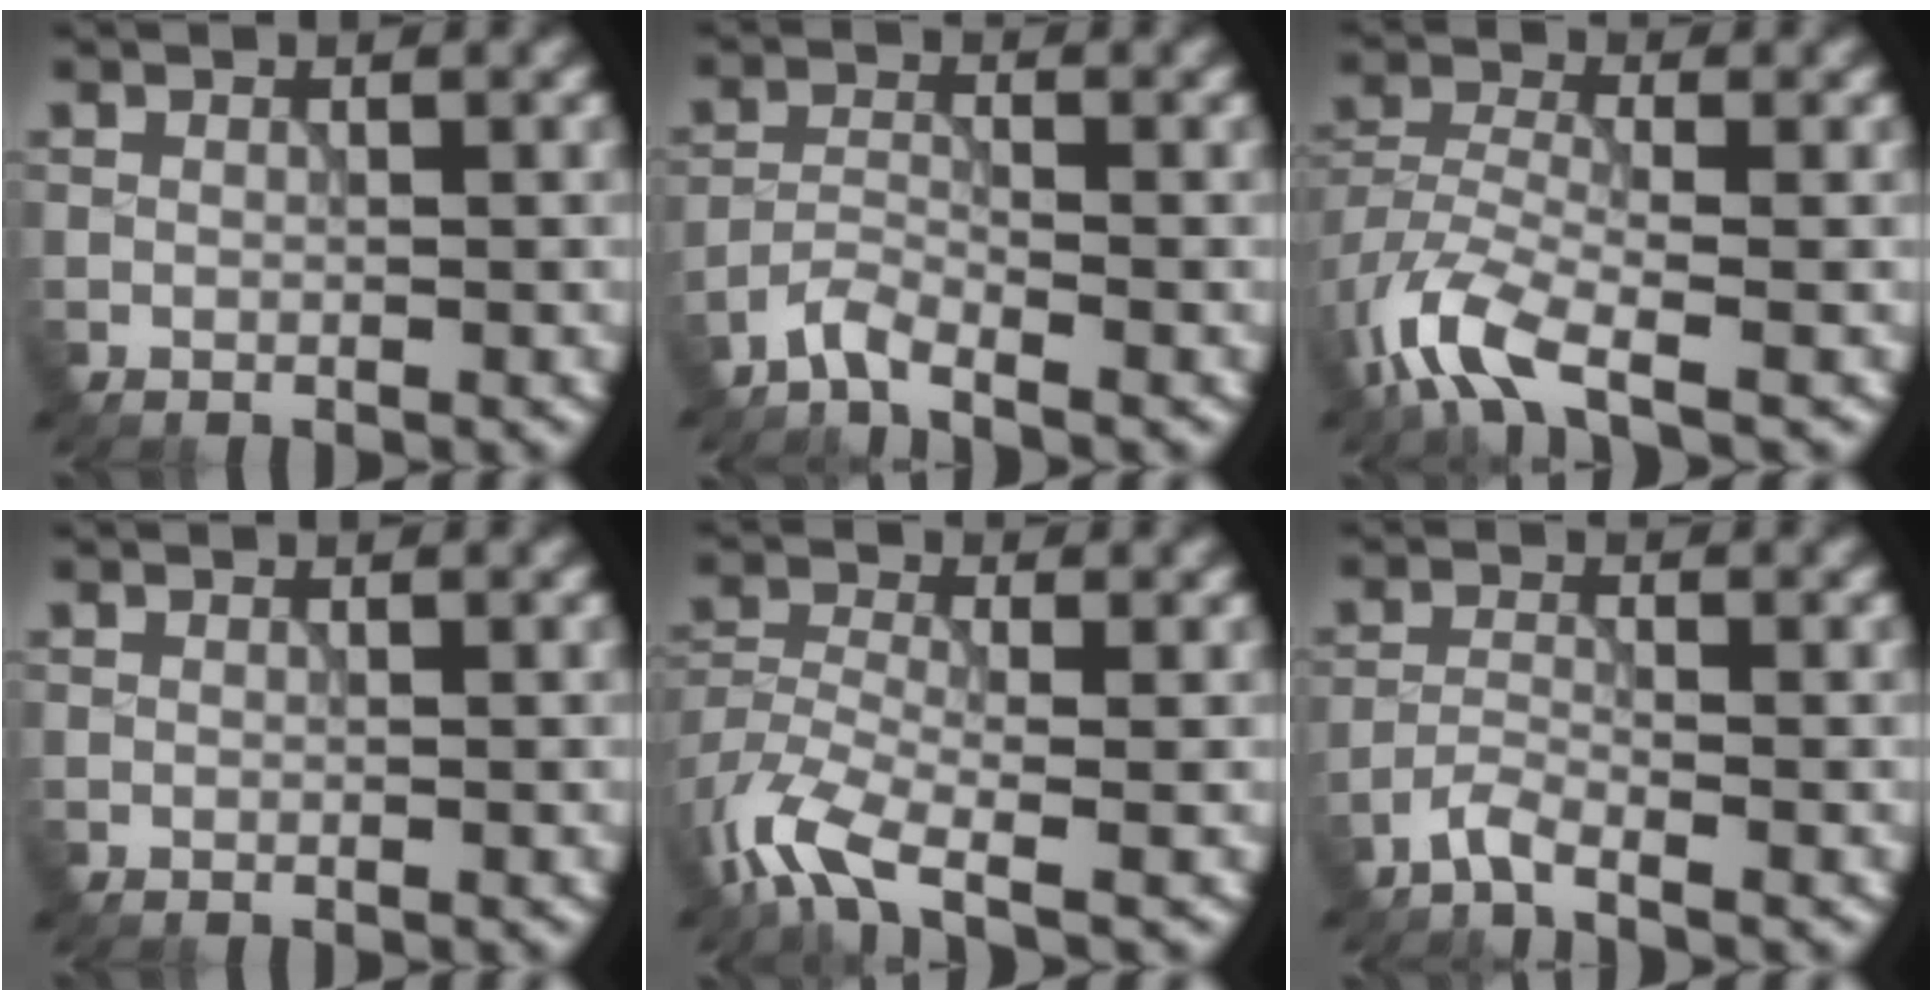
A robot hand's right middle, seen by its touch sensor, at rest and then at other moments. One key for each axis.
{"total": 2.4, "fx": -2.2, "fy": 0.2, "fz": 1.0, "tx": -0.020, "ty": 0.000, "tz": -0.052}
{"total": 6.4, "fx": -4.2, "fy": 2.3, "fz": 4.2, "tx": -0.092, "ty": -0.008, "tz": -0.097}
{"total": 0.0}
{"total": 6.2, "fx": -4.3, "fy": 2.2, "fz": 4.0, "tx": -0.087, "ty": -0.011, "tz": -0.098}
{"total": 2.1, "fx": -1.9, "fy": 0.1, "fz": 1.0, "tx": -0.022, "ty": -0.002, "tz": -0.046}